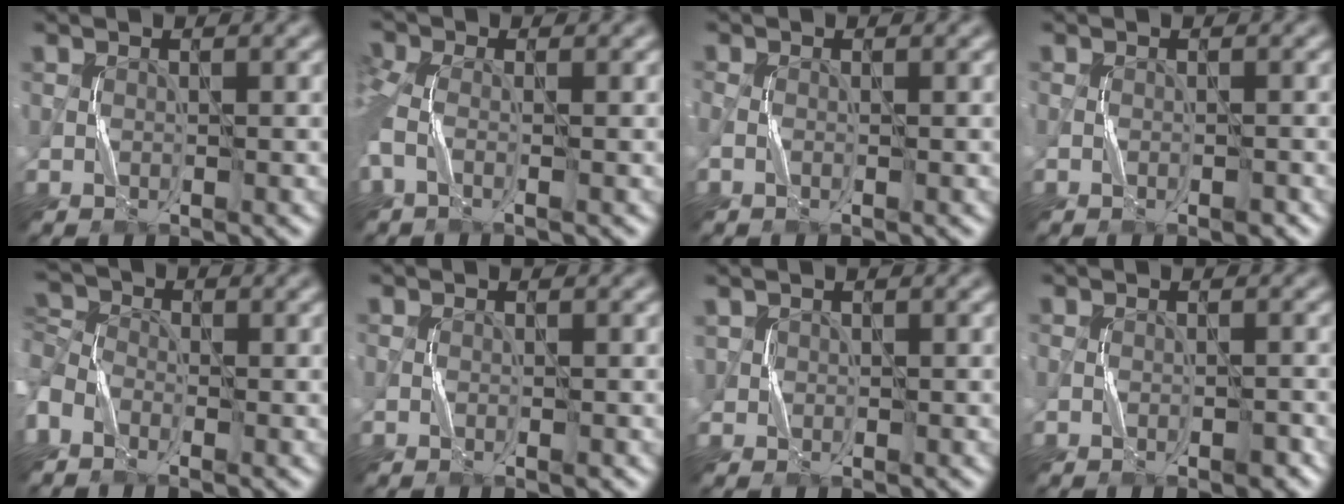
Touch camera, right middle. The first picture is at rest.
{"total": 4.2, "force": [-0.8, 2.2, 3.5], "torque": [-0.097, -0.004, -0.023]}
{"total": 0.8, "force": [-0.3, 0.4, 0.6], "torque": [-0.020, -0.001, -0.007]}
{"total": 1.0, "force": [-0.5, 0.4, 0.7], "torque": [-0.014, 0.001, -0.009]}
{"total": 4.1, "force": [-1.7, 2.7, 2.5], "torque": [-0.064, 0.001, -0.040]}
{"total": 0.6, "force": [-0.3, 0.2, 0.5], "torque": [-0.011, -0.001, -0.004]}
{"total": 0.9, "force": [0.5, 0.7, 0.1], "torque": [0.001, 0.000, 0.012]}
{"total": 1.3, "force": [-0.7, 0.6, 0.9], "torque": [-0.019, 0.001, -0.011]}